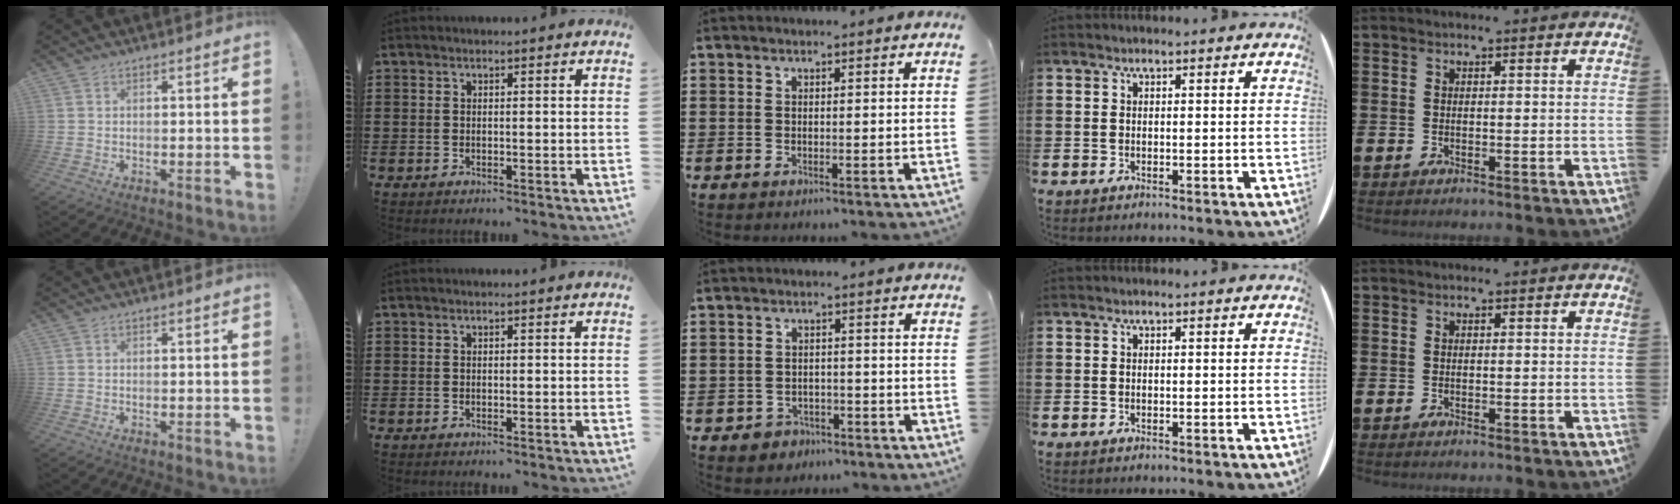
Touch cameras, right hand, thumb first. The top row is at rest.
{"middle": {"total": 2.3, "force": [-2.0, 1.1, 0.0], "torque": [-0.008, 0.002, -0.044]}}